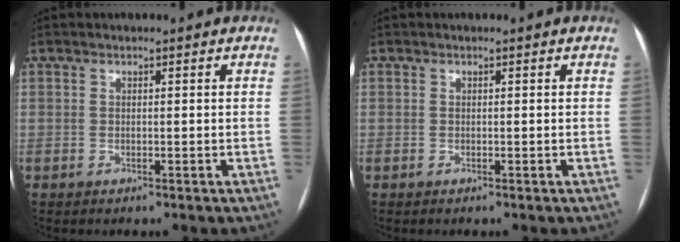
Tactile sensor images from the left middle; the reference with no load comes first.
{"total": 0.0}